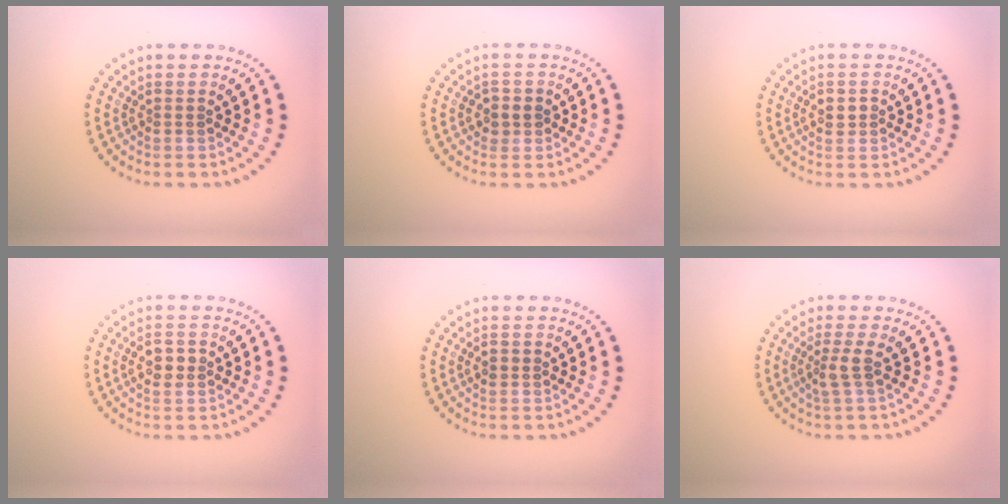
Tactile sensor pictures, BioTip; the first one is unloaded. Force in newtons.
{"total": 1.5, "press": 1.4, "slide": 0.7}
{"total": 1.4, "press": 1.4, "slide": 0.1}
{"total": 2.0, "press": 1.9, "slide": 0.3}
{"total": 1.1, "press": 1.1, "slide": 0.1}
{"total": 1.9, "press": 1.5, "slide": 1.1}